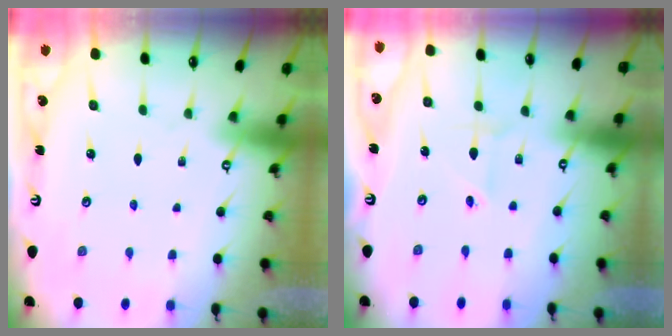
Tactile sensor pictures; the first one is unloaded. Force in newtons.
{"total": 2.4, "press": 2.2, "slide": 1.0}